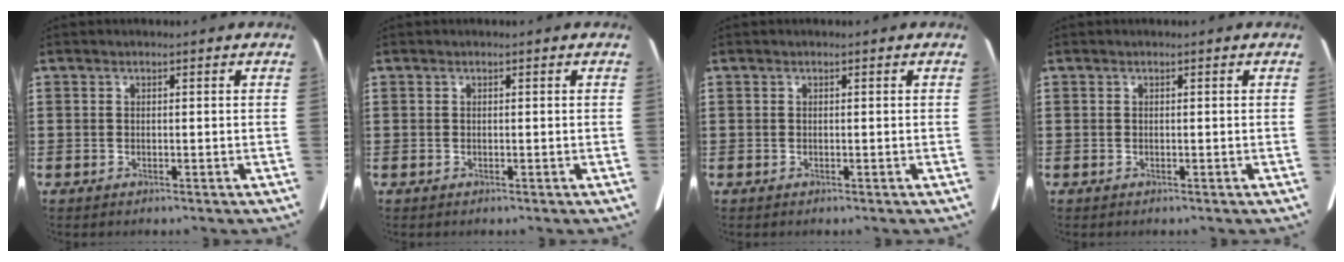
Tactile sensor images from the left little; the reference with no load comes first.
{"total": 0.0}
{"total": 0.0}
{"total": 0.0}